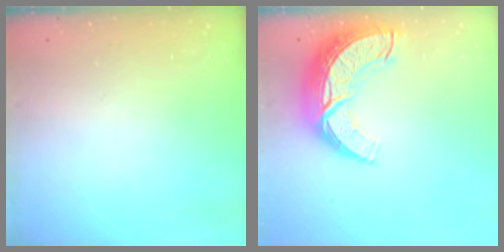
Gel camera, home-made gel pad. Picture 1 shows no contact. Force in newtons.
{"total": 15.1, "press": 15.1, "slide": 1.3}